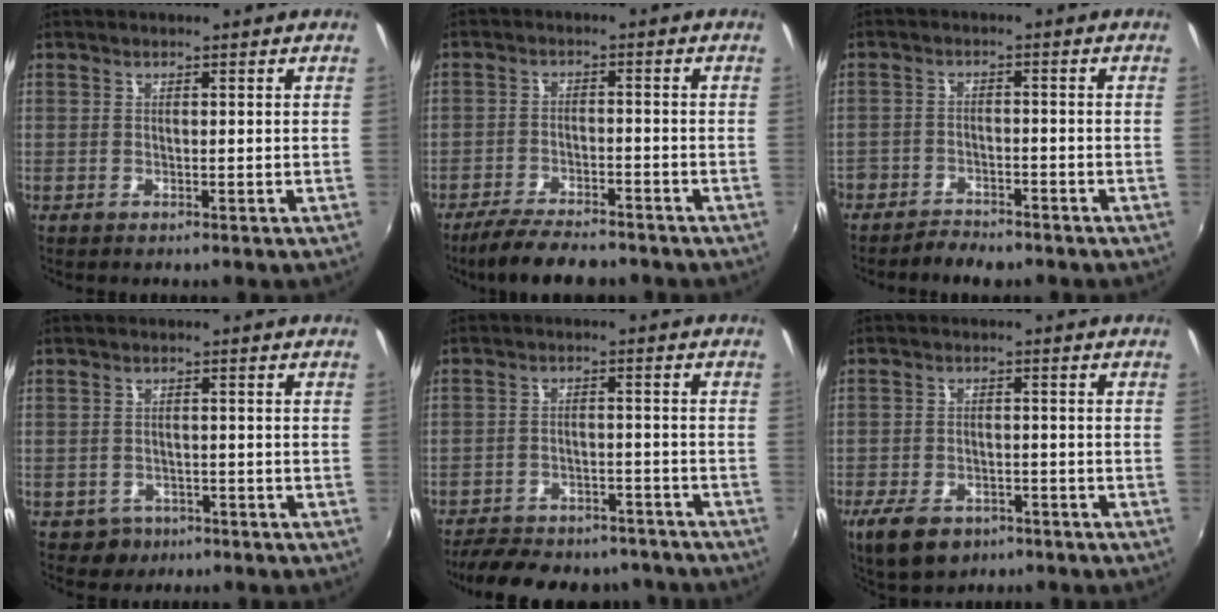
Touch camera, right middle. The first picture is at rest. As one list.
[{"total": 9.3, "force": [-7.9, 2.5, 4.2], "torque": [-0.102, -0.016, -0.131]}, {"total": 6.0, "force": [-5.2, 2.6, 1.5], "torque": [-0.054, -0.008, -0.089]}, {"total": 3.7, "force": [-2.0, 3.1, 0.6], "torque": [-0.023, 0.001, -0.026]}, {"total": 17.8, "force": [-15.0, 6.9, 6.7], "torque": [-0.150, 0.005, -0.194]}, {"total": 9.2, "force": [-5.8, 5.3, 4.7], "torque": [-0.115, -0.018, -0.098]}]